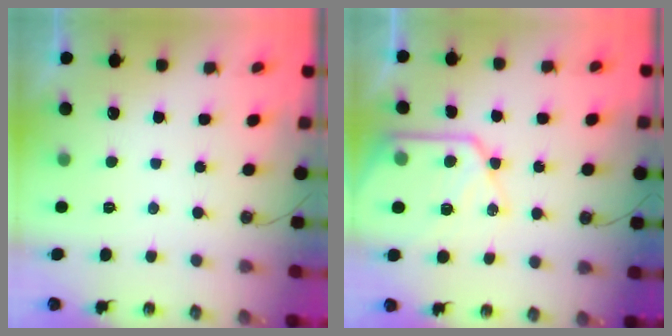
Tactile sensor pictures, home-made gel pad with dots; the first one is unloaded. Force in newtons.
{"total": 13.9, "press": 13.8, "slide": 1.4}